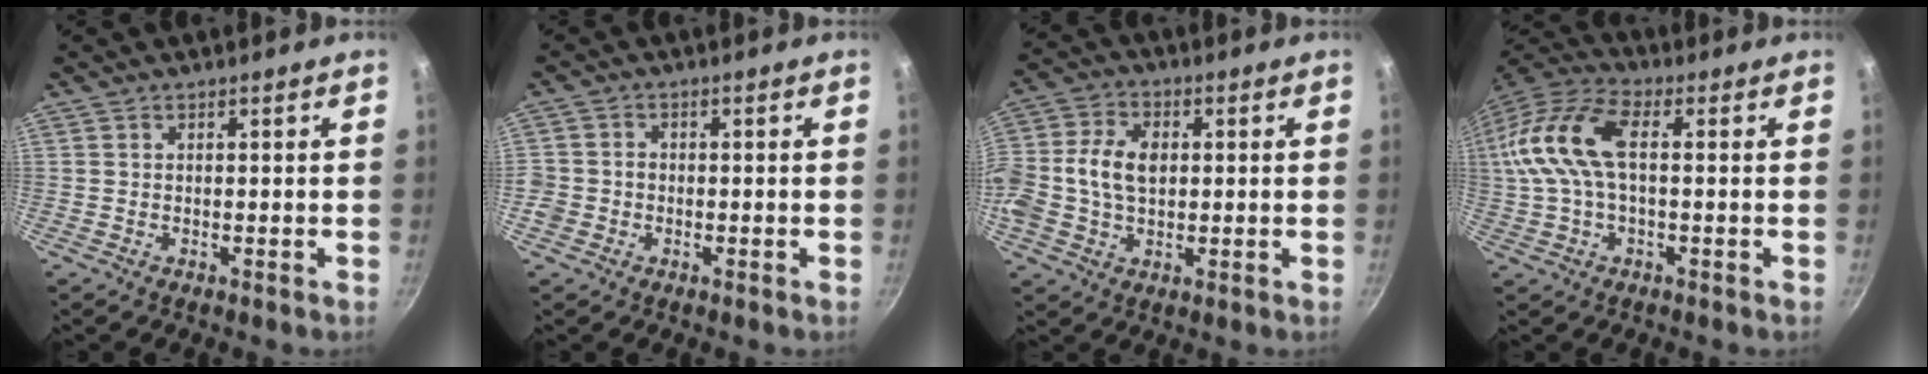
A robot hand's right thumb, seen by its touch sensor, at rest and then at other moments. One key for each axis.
{"total": 3.4, "fx": -1.2, "fy": 2.9, "fz": 1.2, "tx": -0.017, "ty": 0.013, "tz": -0.025}
{"total": 11.4, "fx": 0.6, "fy": 7.8, "fz": 8.2, "tx": -0.158, "ty": 0.020, "tz": -0.003}
{"total": 15.4, "fx": 1.6, "fy": 8.1, "fz": 13.1, "tx": -0.276, "ty": 0.028, "tz": 0.014}